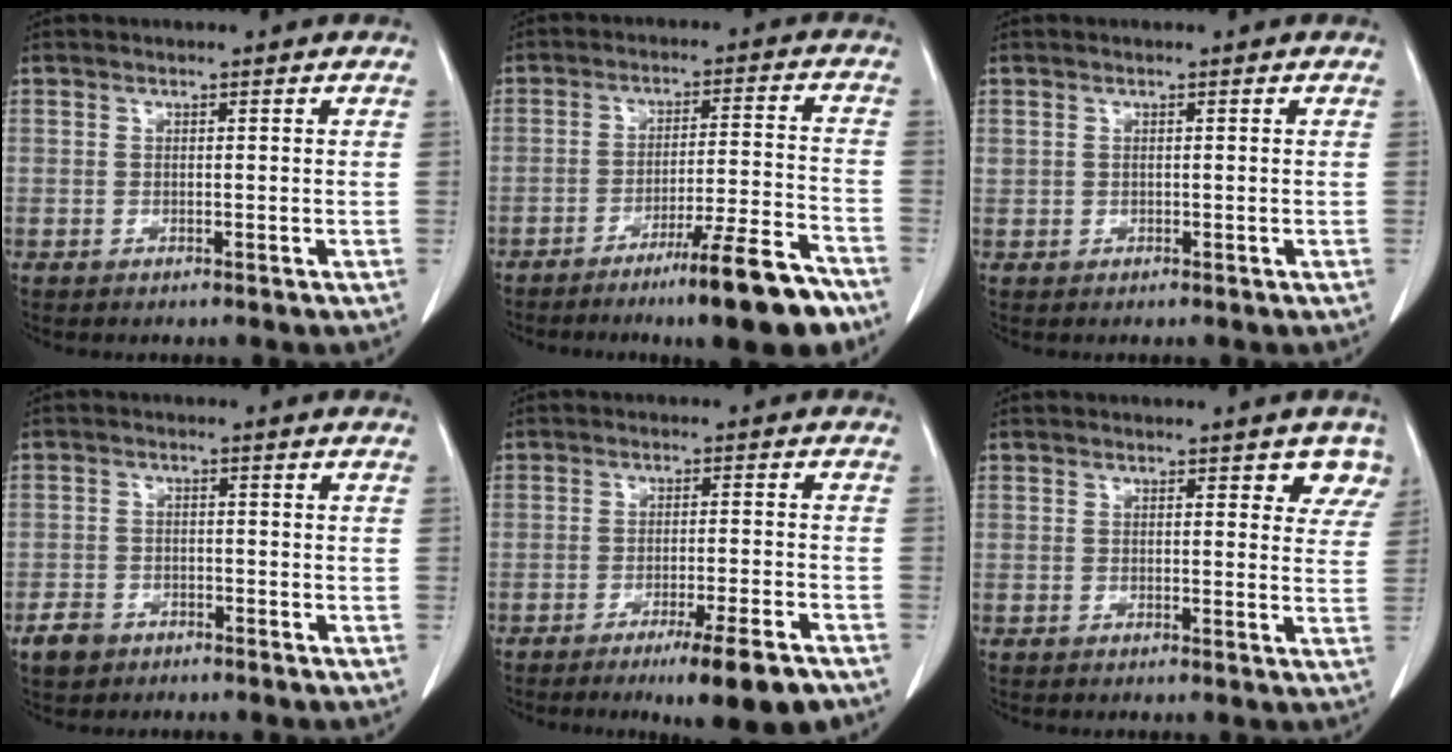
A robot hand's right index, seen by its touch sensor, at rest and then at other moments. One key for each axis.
{"total": 12.2, "fx": -8.7, "fy": 0.1, "fz": 8.6, "tx": -0.119, "ty": -0.005, "tz": -0.138}
{"total": 0.6, "fx": 0.3, "fy": 0.5, "fz": 0.1, "tx": 0.006, "ty": 0.010, "tz": 0.009}
{"total": 3.5, "fx": -2.5, "fy": 2.3, "fz": 0.9, "tx": -0.020, "ty": 0.005, "tz": -0.039}
{"total": 9.0, "fx": -6.3, "fy": 0.2, "fz": 6.3, "tx": -0.080, "ty": -0.015, "tz": -0.093}
{"total": 3.8, "fx": 2.8, "fy": 1.9, "fz": 1.8, "tx": -0.002, "ty": 0.000, "tz": 0.018}